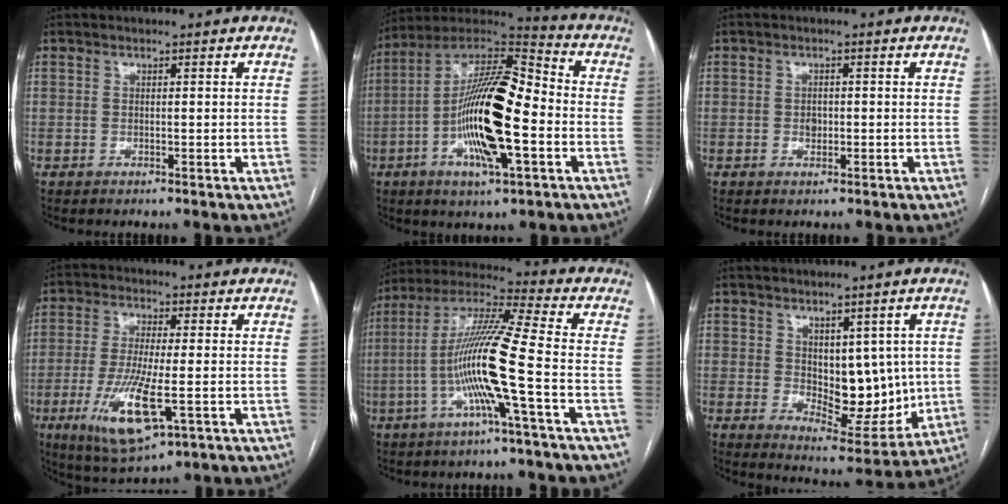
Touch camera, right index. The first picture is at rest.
{"total": 19.5, "force": [-3.5, 4.4, 18.6], "torque": [-0.344, 0.010, -0.060]}
{"total": 1.3, "force": [-0.1, 1.0, 0.8], "torque": [-0.007, 0.003, 0.003]}
{"total": 11.3, "force": [-3.5, 2.2, 10.5], "torque": [-0.210, -0.028, -0.057]}
{"total": 13.7, "force": [-3.4, -1.1, 13.3], "torque": [-0.256, 0.007, -0.075]}
{"total": 10.6, "force": [1.0, 6.0, 8.6], "torque": [-0.103, -0.005, 0.041]}